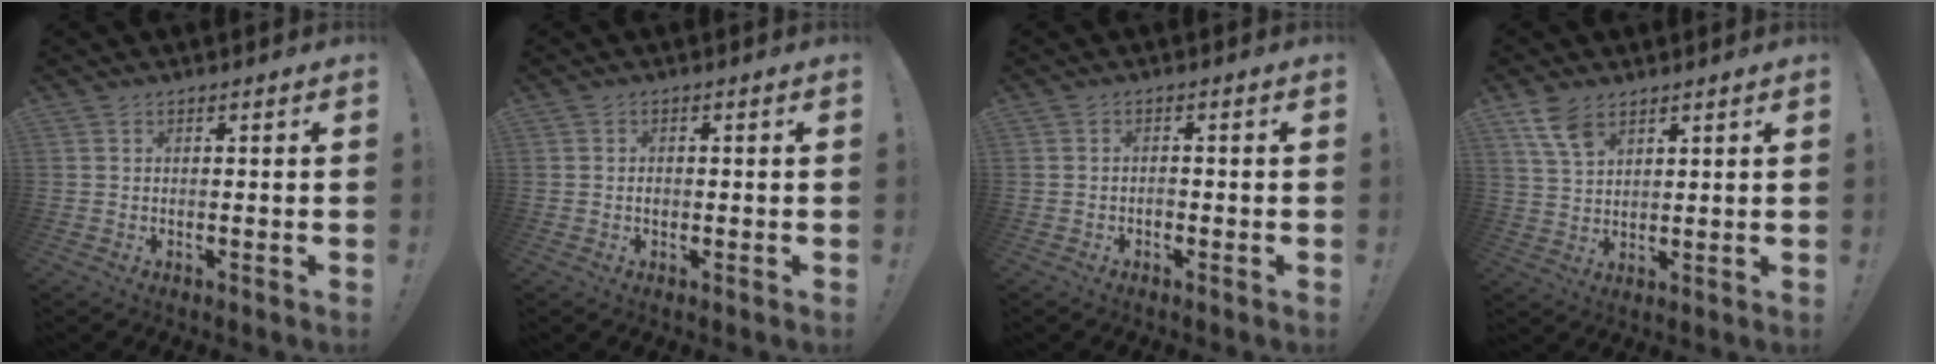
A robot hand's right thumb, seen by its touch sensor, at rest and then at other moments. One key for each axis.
{"total": 1.1, "fx": -0.5, "fy": 0.8, "fz": 0.6, "tx": -0.008, "ty": 0.002, "tz": -0.010}
{"total": 1.2, "fx": -0.7, "fy": 0.8, "fz": 0.6, "tx": -0.010, "ty": -0.001, "tz": -0.013}
{"total": 7.6, "fx": 4.7, "fy": 4.2, "fz": 4.3, "tx": -0.081, "ty": -0.017, "tz": 0.092}